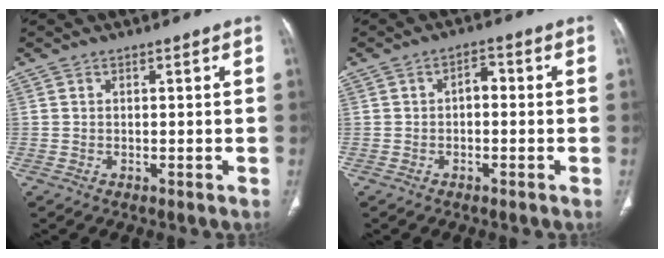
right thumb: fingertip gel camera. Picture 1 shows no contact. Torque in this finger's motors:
{"motor_torque": [0.26, 0.86, 0.30, -0.07, -0.01]}